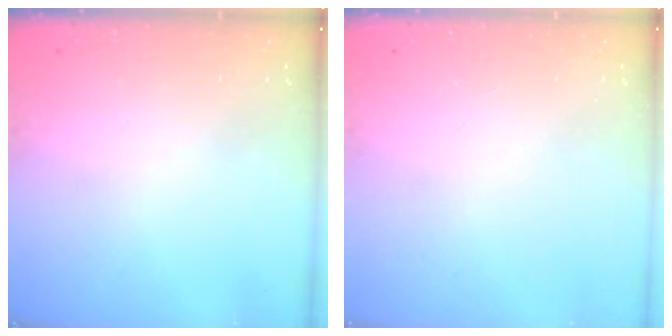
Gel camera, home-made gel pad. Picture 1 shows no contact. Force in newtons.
{"total": 0.0}